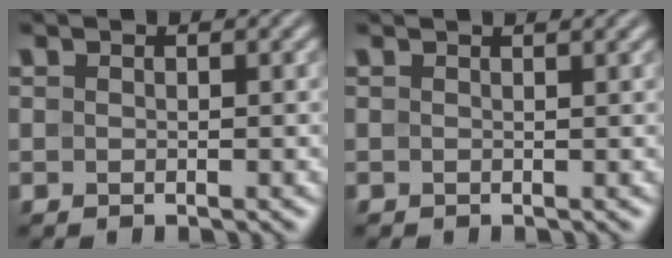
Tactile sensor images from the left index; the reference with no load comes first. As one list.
[{"total": 1.1, "force": [0.9, 0.2, 0.5], "torque": [-0.003, -0.001, 0.009]}]